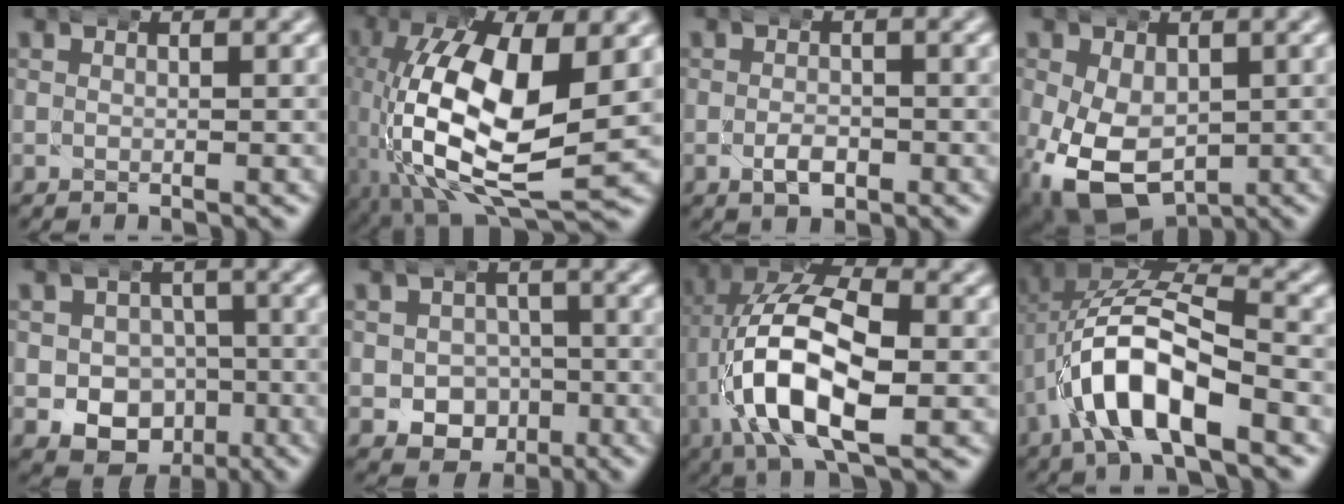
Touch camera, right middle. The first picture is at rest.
{"total": 14.2, "force": [-1.5, 7.6, 11.8], "torque": [-0.256, -0.051, 0.007]}
{"total": 2.4, "force": [-1.2, 1.4, 1.5], "torque": [-0.026, -0.008, -0.016]}
{"total": 12.9, "force": [-5.2, 9.9, 6.5], "torque": [-0.163, -0.081, -0.057]}
{"total": 10.0, "force": [-3.8, 8.7, 3.2], "torque": [-0.053, -0.053, -0.054]}
{"total": 7.3, "force": [-2.9, 6.4, 1.9], "torque": [-0.029, -0.038, -0.039]}
{"total": 11.9, "force": [-0.6, 7.0, 9.6], "torque": [-0.188, -0.008, -0.012]}
{"total": 9.6, "force": [-2.0, 5.7, 7.4], "torque": [-0.154, -0.013, -0.035]}